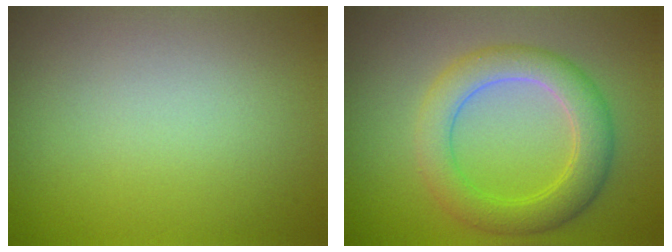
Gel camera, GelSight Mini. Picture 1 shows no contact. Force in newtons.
{"total": 5.0, "press": 5.0, "slide": 0.2}